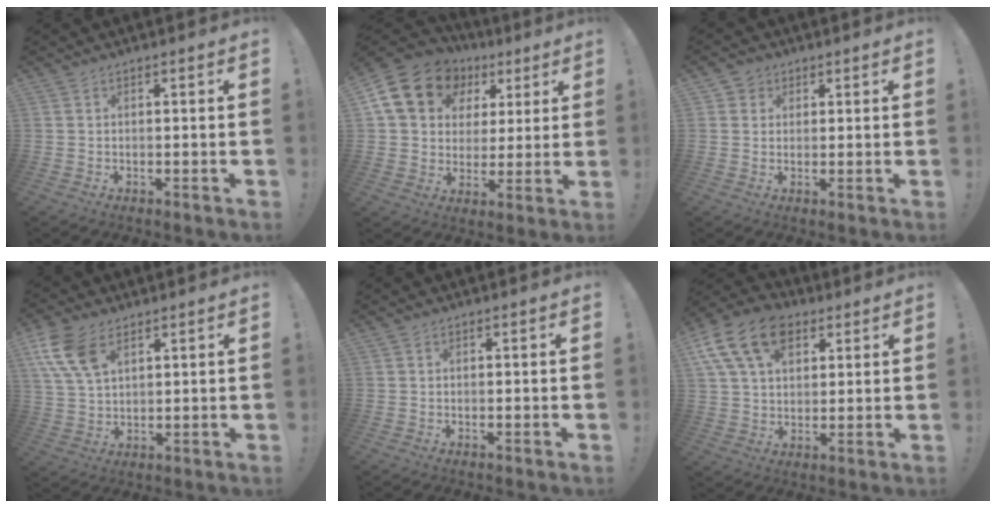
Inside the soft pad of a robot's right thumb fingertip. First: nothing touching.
{"total": 17.9, "force": [7.4, 13.9, 8.5], "torque": [-0.125, -0.028, 0.151]}
{"total": 3.3, "force": [1.3, 3.0, 0.6], "torque": [-0.003, -0.002, 0.023]}
{"total": 11.4, "force": [5.9, 6.6, 7.1], "torque": [-0.148, -0.012, 0.112]}
{"total": 0.0}
{"total": 16.7, "force": [7.8, 11.2, 9.6], "torque": [-0.158, -0.033, 0.145]}